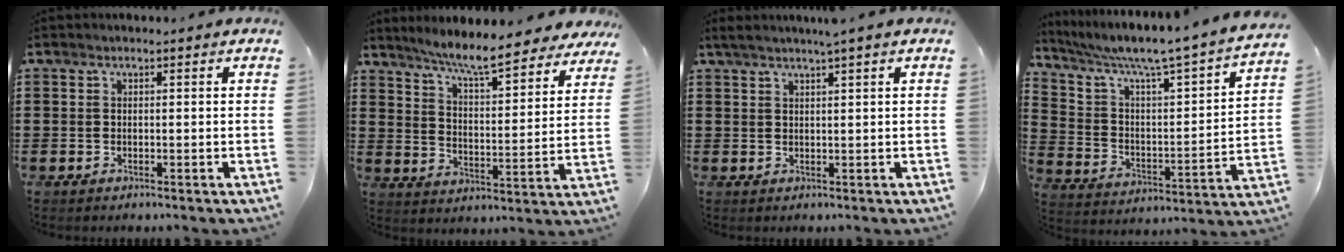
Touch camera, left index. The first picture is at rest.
{"total": 7.9, "force": [7.0, -0.3, 3.6], "torque": [-0.087, -0.041, 0.119]}
{"total": 2.1, "force": [1.6, -0.6, 1.2], "torque": [-0.024, -0.003, 0.029]}
{"total": 3.9, "force": [3.2, 0.0, 2.2], "torque": [-0.063, -0.044, 0.041]}